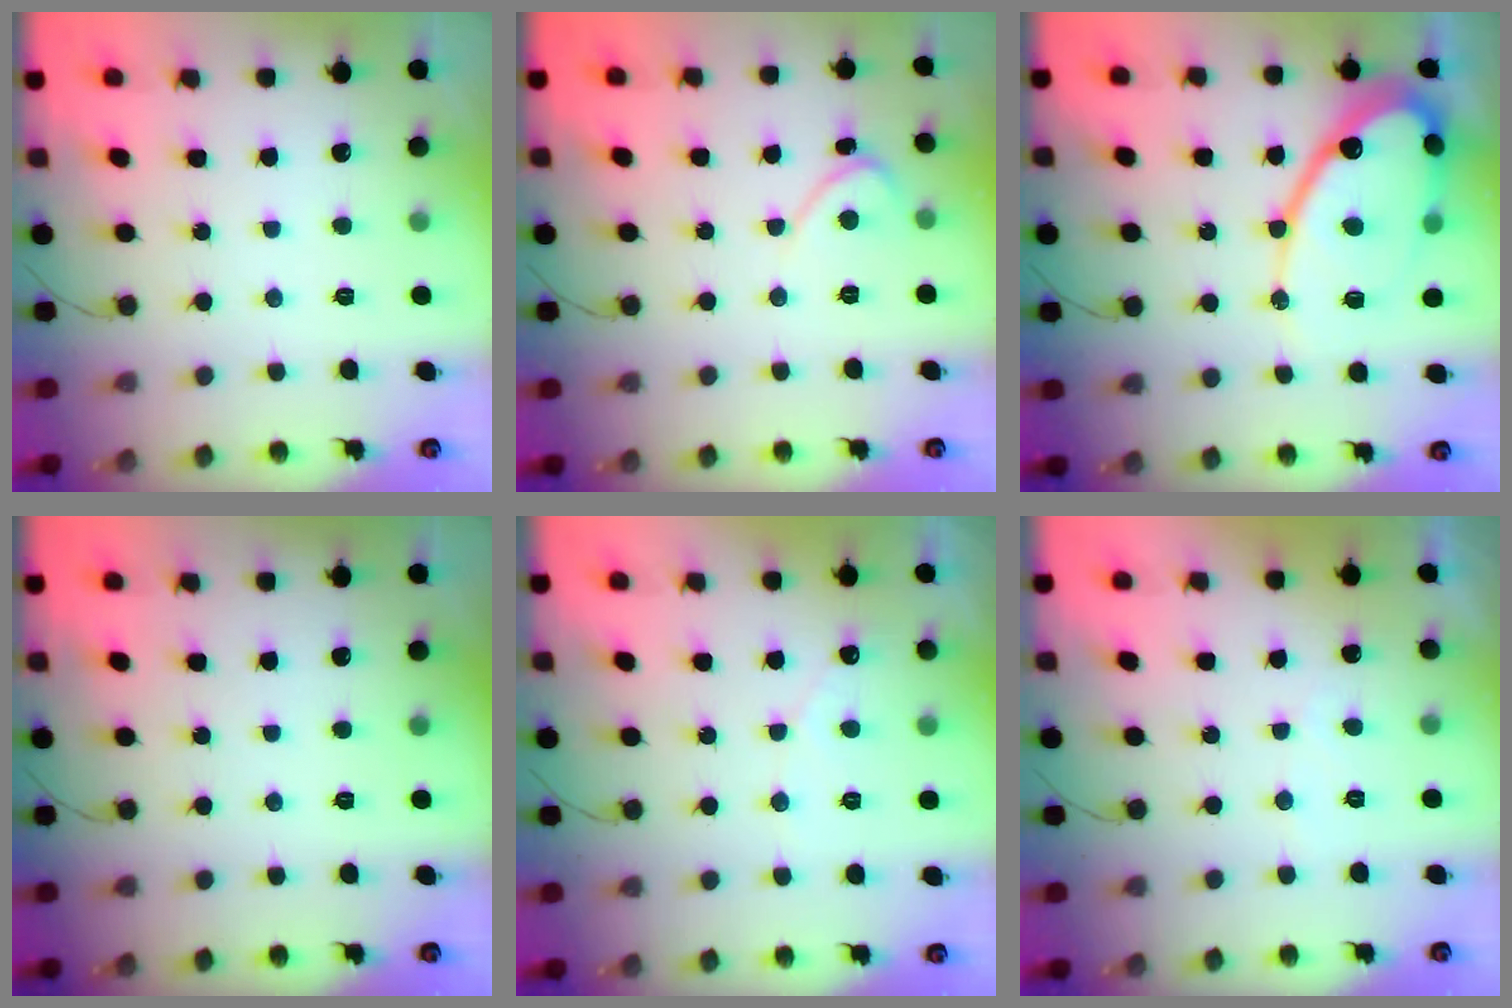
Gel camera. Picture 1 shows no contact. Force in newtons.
{"total": 2.2, "press": 2.2, "slide": 0.2}
{"total": 18.5, "press": 18.4, "slide": 1.9}
{"total": 0.0}
{"total": 3.0, "press": 3.0, "slide": 0.1}
{"total": 2.3, "press": 2.3, "slide": 0.1}